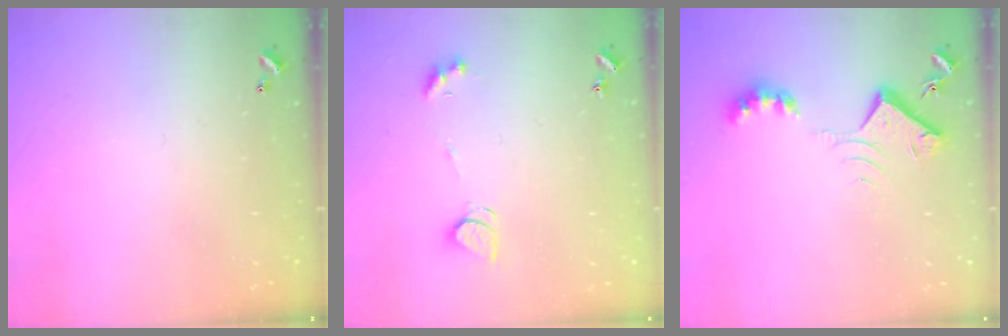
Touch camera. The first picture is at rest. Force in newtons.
{"total": 2.3, "press": 2.3, "slide": 0.4}
{"total": 7.7, "press": 7.7, "slide": 0.3}